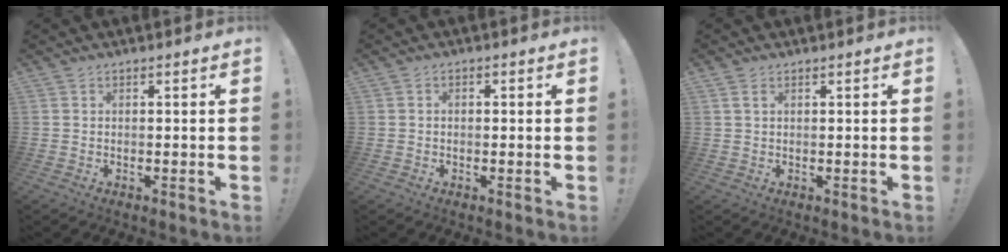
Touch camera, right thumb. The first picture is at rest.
{"total": 1.0, "force": [-0.6, 0.6, 0.6], "torque": [-0.015, 0.005, -0.010]}
{"total": 1.9, "force": [0.9, 0.9, 1.5], "torque": [-0.030, 0.002, 0.018]}